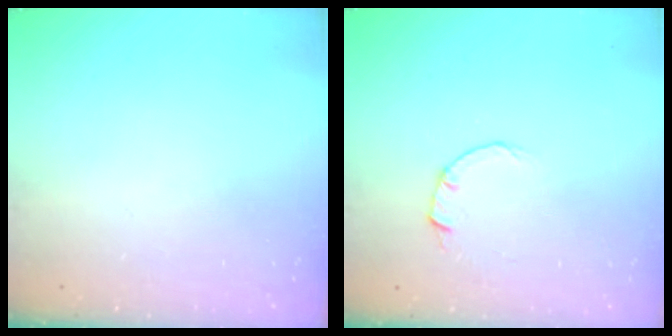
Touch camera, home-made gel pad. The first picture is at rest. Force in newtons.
{"total": 2.0, "press": 2.0, "slide": 0.3}